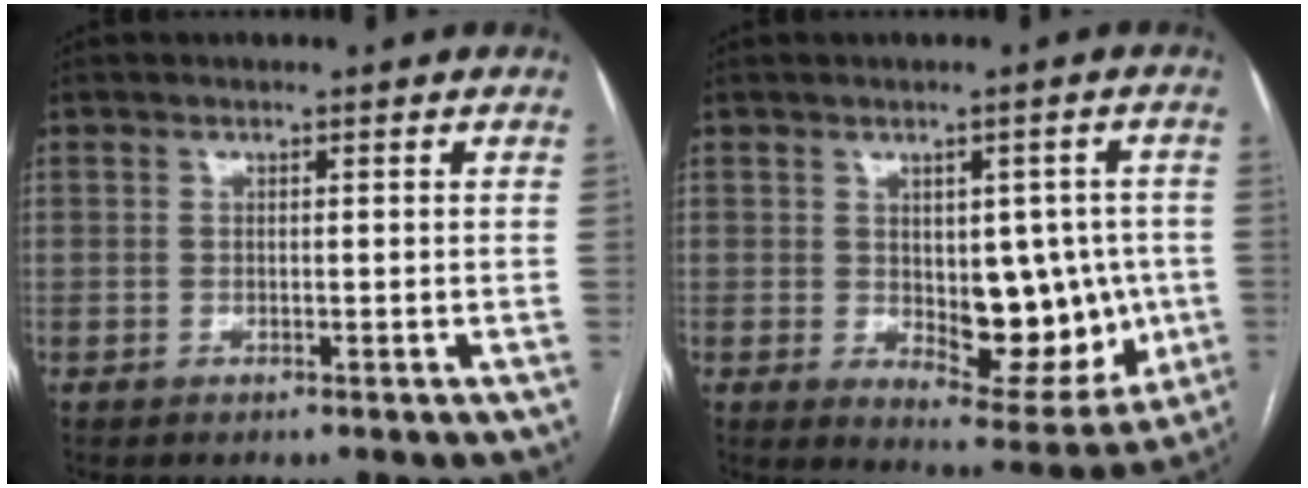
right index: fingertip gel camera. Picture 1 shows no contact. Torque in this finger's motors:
{"motor_torque": [0.46, 0.09, 0.21, 0.08]}